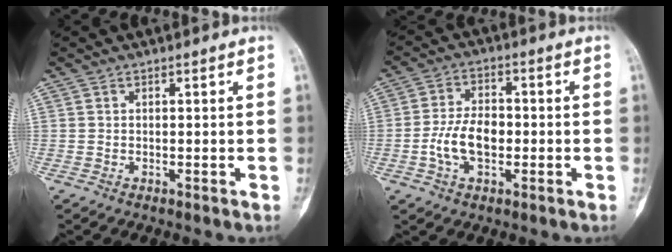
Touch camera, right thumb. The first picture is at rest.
{"total": 8.1, "force": [-1.6, 4.8, 6.3], "torque": [-0.117, 0.017, -0.035]}